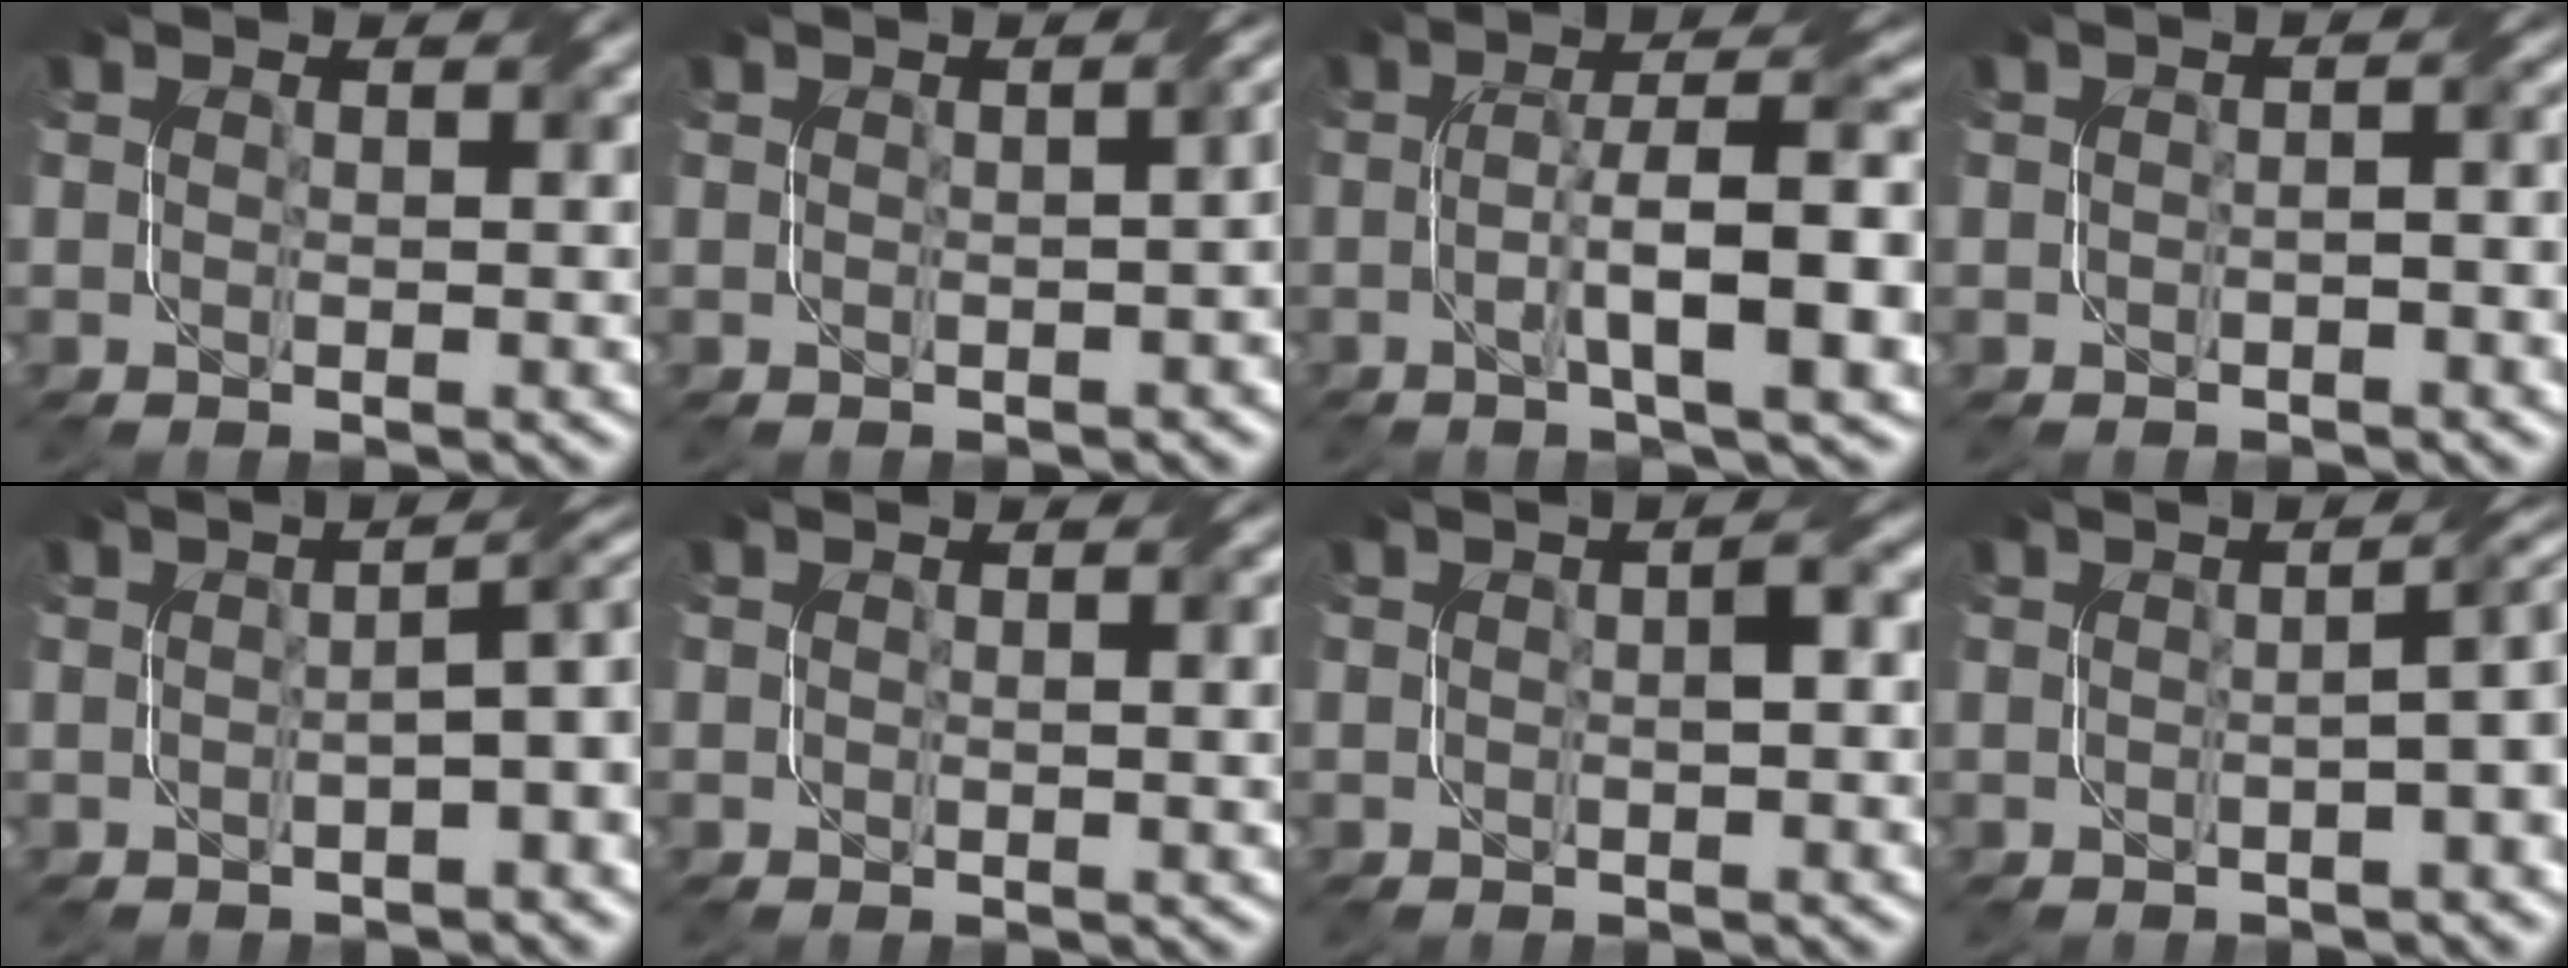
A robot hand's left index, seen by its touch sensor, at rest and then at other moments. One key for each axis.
{"total": 3.2, "fx": -0.4, "fy": 1.2, "fz": 2.9, "tx": -0.020, "ty": 0.006, "tz": 0.002}
{"total": 8.9, "fx": -1.1, "fy": 1.9, "fz": 8.6, "tx": -0.131, "ty": 0.015, "tz": -0.020}
{"total": 2.6, "fx": -0.4, "fy": 1.2, "fz": 2.3, "tx": -0.022, "ty": 0.002, "tz": -0.008}
{"total": 5.3, "fx": -0.8, "fy": 1.6, "fz": 4.9, "tx": -0.052, "ty": 0.013, "tz": -0.012}
{"total": 1.8, "fx": 0.3, "fy": 0.7, "fz": 1.6, "tx": -0.021, "ty": 0.004, "tz": 0.006}
{"total": 1.8, "fx": 0.0, "fy": 0.2, "fz": 1.8, "tx": -0.029, "ty": 0.009, "tz": -0.003}
{"total": 5.2, "fx": -0.3, "fy": 1.8, "fz": 4.8, "tx": -0.035, "ty": 0.016, "tz": -0.006}